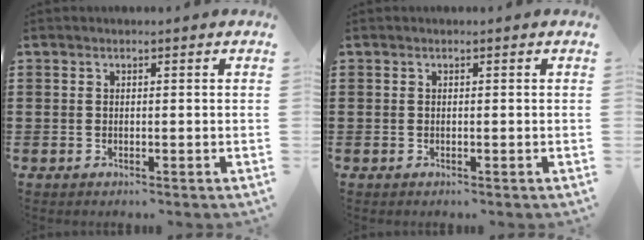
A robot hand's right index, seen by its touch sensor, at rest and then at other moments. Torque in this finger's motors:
{"motor_torque": [-0.05, 0.04, 0.00, 0.00]}